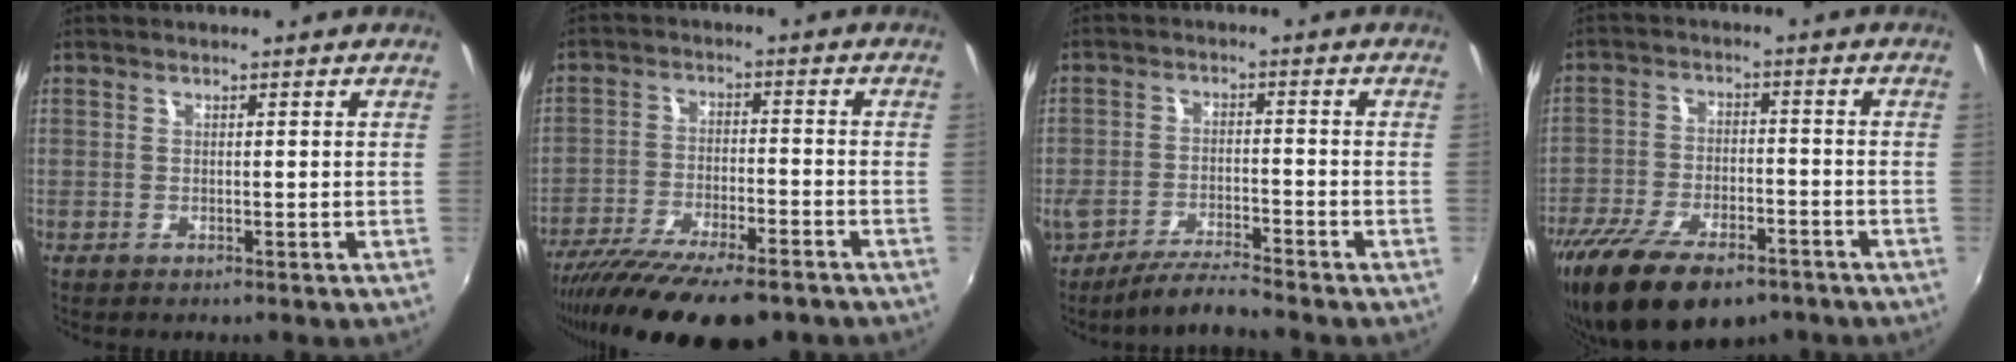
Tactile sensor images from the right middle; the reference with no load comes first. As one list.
[{"total": 17.9, "force": [-13.9, 4.6, 10.2], "torque": [-0.201, -0.053, -0.226]}, {"total": 5.7, "force": [-5.2, -0.1, 2.3], "torque": [-0.060, -0.008, -0.098]}, {"total": 15.6, "force": [-10.9, 6.5, 9.0], "torque": [-0.192, -0.036, -0.186]}]